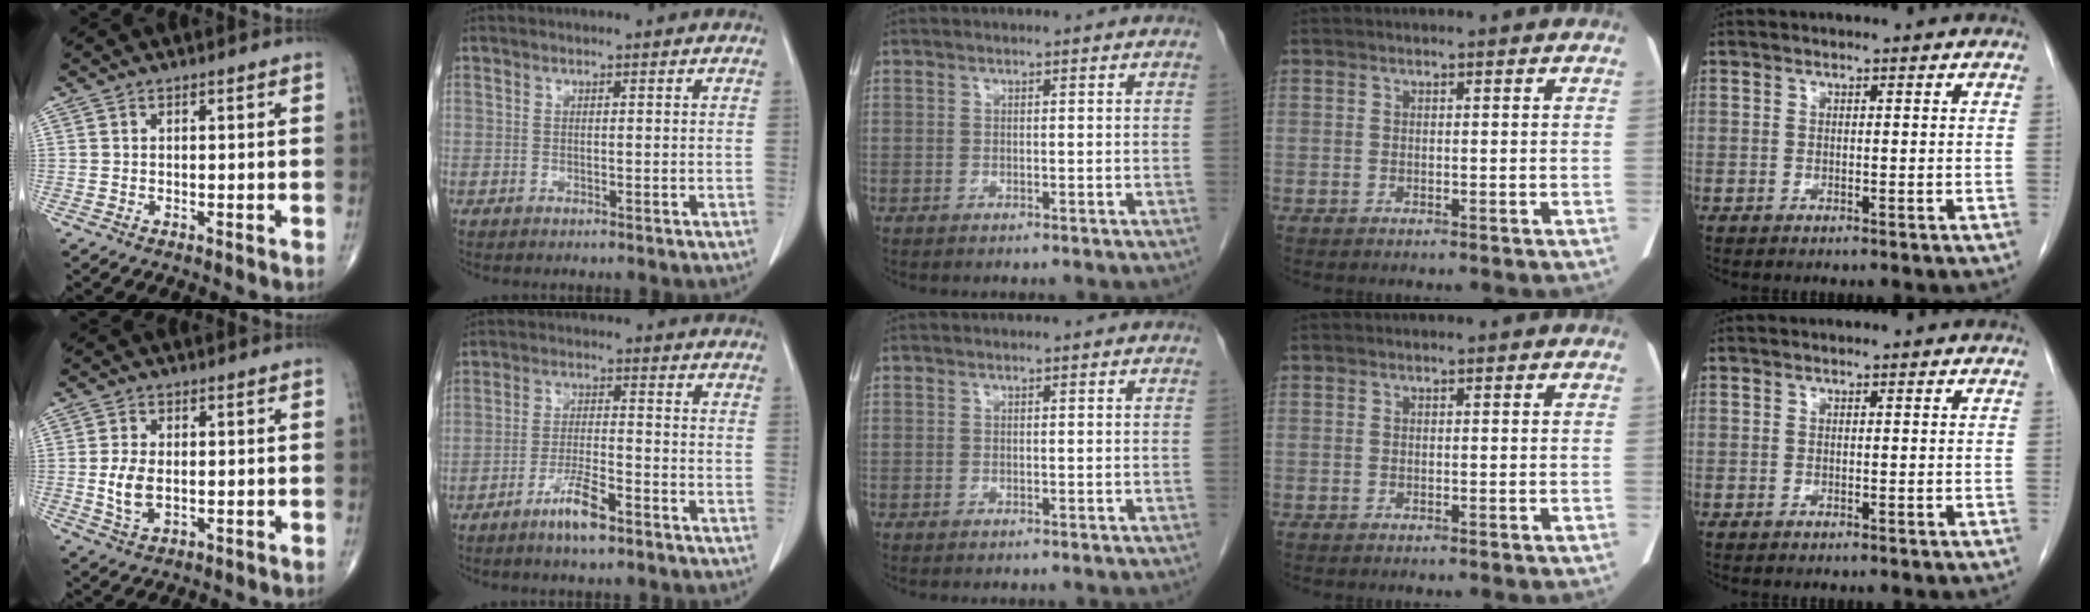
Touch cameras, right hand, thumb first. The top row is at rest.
{"thumb": {"total": 5.7, "force": [-0.3, 3.3, 4.7], "torque": [-0.096, -0.006, -0.001]}, "index": {"total": 5.9, "force": [-3.9, 0.7, 4.4], "torque": [-0.086, -0.004, -0.071]}}